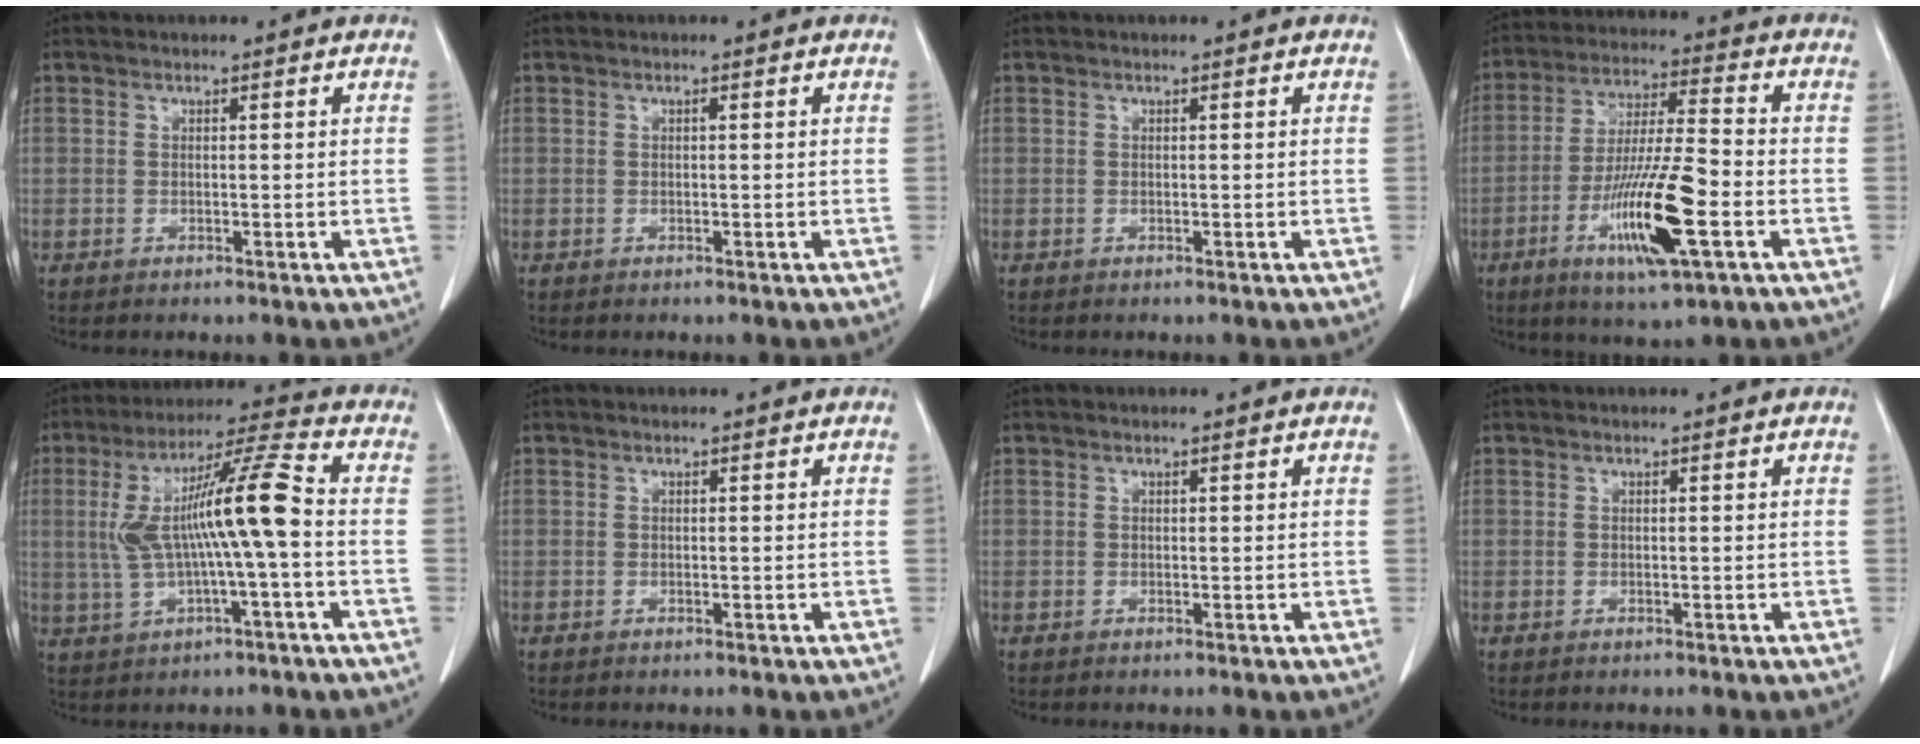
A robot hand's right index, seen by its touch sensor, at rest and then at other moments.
{"total": 0.0}
{"total": 0.0}
{"total": 14.6, "force": [-5.0, 1.4, 13.6], "torque": [-0.252, -0.016, -0.085]}
{"total": 12.7, "force": [0.0, 0.5, 12.7], "torque": [-0.232, 0.024, 0.000]}
{"total": 0.0}
{"total": 0.0}
{"total": 0.0}